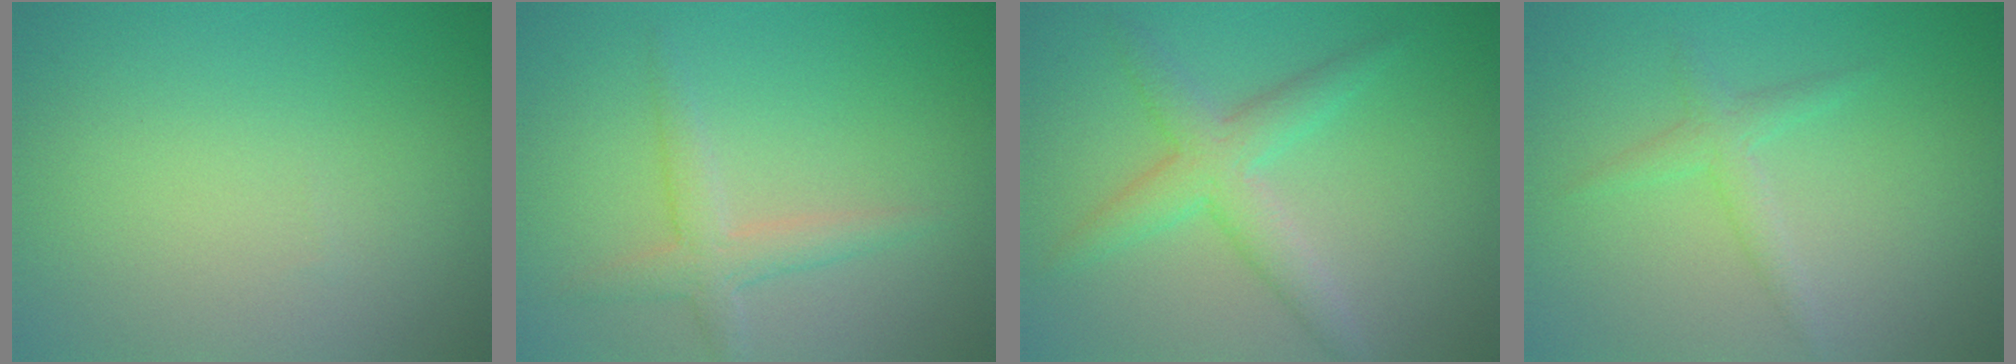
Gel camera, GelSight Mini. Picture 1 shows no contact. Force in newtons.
{"total": 2.6, "press": 2.6, "slide": 0.1}
{"total": 3.8, "press": 3.8, "slide": 0.1}
{"total": 1.7, "press": 1.7, "slide": 0.1}